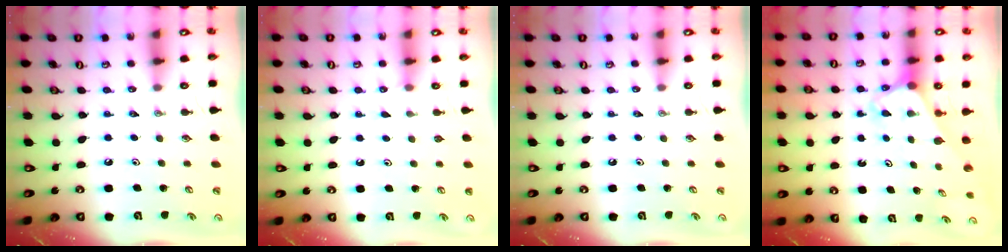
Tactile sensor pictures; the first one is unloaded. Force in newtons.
{"total": 1.7, "press": 1.6, "slide": 0.2}
{"total": 0.0}
{"total": 2.7, "press": 2.6, "slide": 0.2}